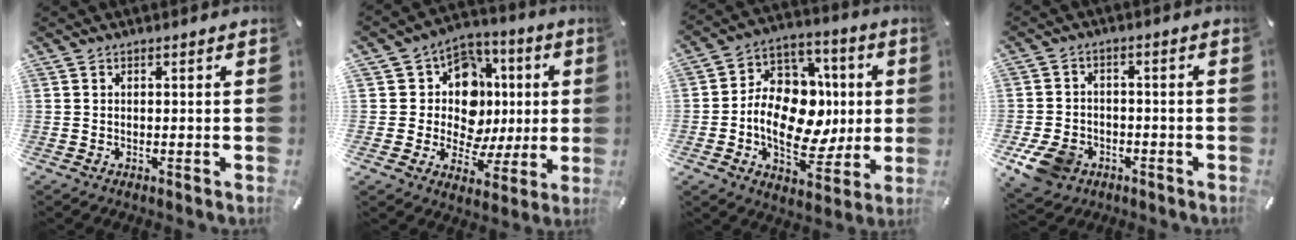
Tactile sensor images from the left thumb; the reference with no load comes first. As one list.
[{"total": 14.4, "force": [0.8, 12.8, 6.5], "torque": [-0.088, -0.017, 0.026]}, {"total": 17.5, "force": [-2.0, 13.4, 11.2], "torque": [-0.201, 0.004, -0.030]}, {"total": 8.6, "force": [-4.3, 6.5, 3.7], "torque": [-0.084, 0.022, -0.081]}]